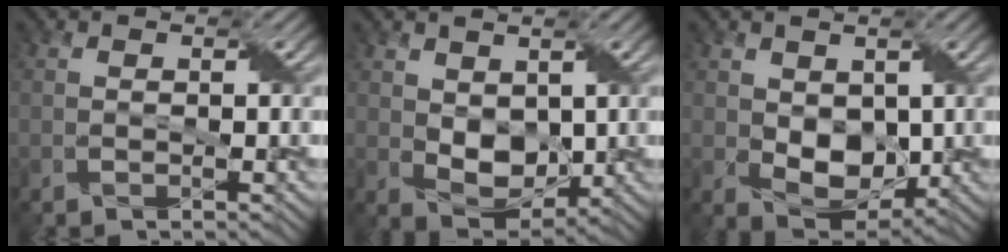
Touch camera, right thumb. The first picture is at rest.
{"total": 5.1, "force": [1.1, 3.6, 3.4], "torque": [-0.074, -0.013, 0.024]}
{"total": 5.9, "force": [0.3, 4.3, 4.0], "torque": [-0.081, -0.015, 0.010]}